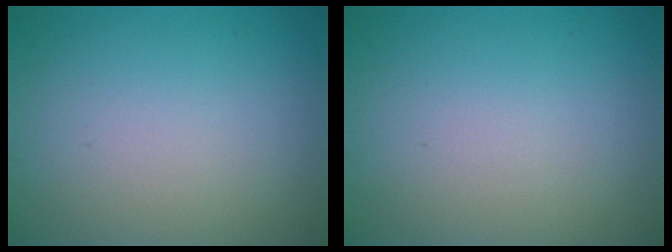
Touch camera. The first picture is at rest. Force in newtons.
{"total": 0.0}